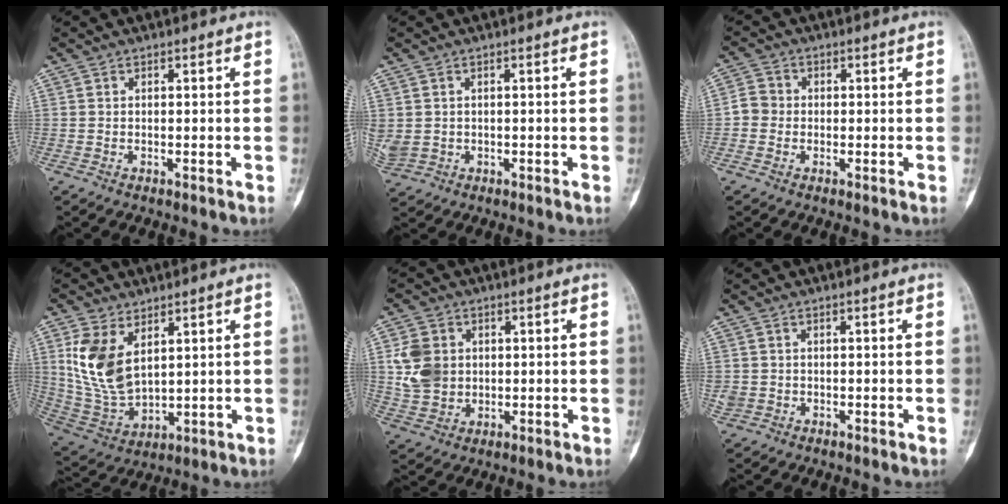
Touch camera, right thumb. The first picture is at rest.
{"total": 5.0, "force": [0.1, 4.3, 2.6], "torque": [-0.073, 0.004, 0.018]}
{"total": 3.3, "force": [-0.5, 3.1, 1.1], "torque": [-0.004, 0.009, -0.019]}
{"total": 12.8, "force": [4.6, 7.4, 9.4], "torque": [-0.182, -0.020, 0.113]}
{"total": 8.9, "force": [1.4, 7.4, 4.8], "torque": [-0.076, -0.003, 0.033]}
{"total": 2.2, "force": [-0.2, 2.1, 0.6], "torque": [-0.007, 0.006, 0.002]}